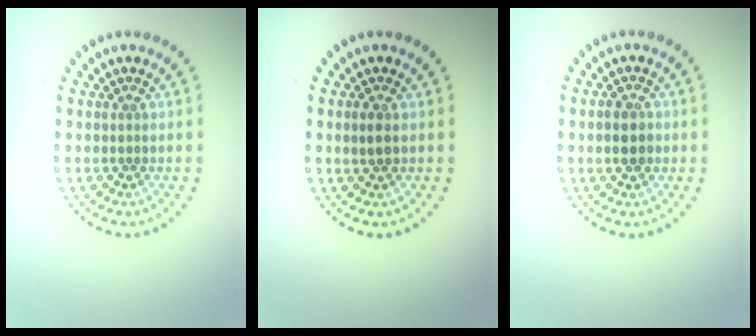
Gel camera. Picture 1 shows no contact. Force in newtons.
{"total": 1.3, "press": 1.3, "slide": 0.2}
{"total": 2.2, "press": 2.2, "slide": 0.1}